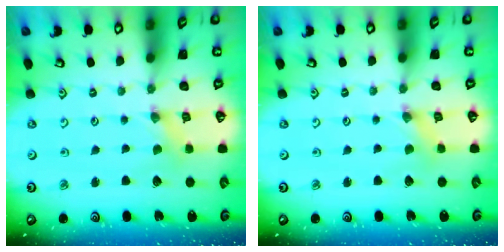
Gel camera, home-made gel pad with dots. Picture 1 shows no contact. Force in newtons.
{"total": 1.6, "press": 1.6, "slide": 0.3}